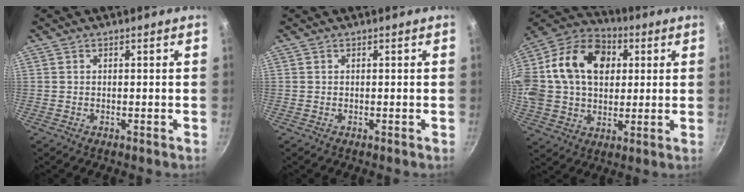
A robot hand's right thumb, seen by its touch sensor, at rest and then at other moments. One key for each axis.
{"total": 0.0}
{"total": 25.6, "fx": 5.0, "fy": 18.5, "fz": 16.9, "tx": -0.313, "ty": 0.032, "tz": 0.077}